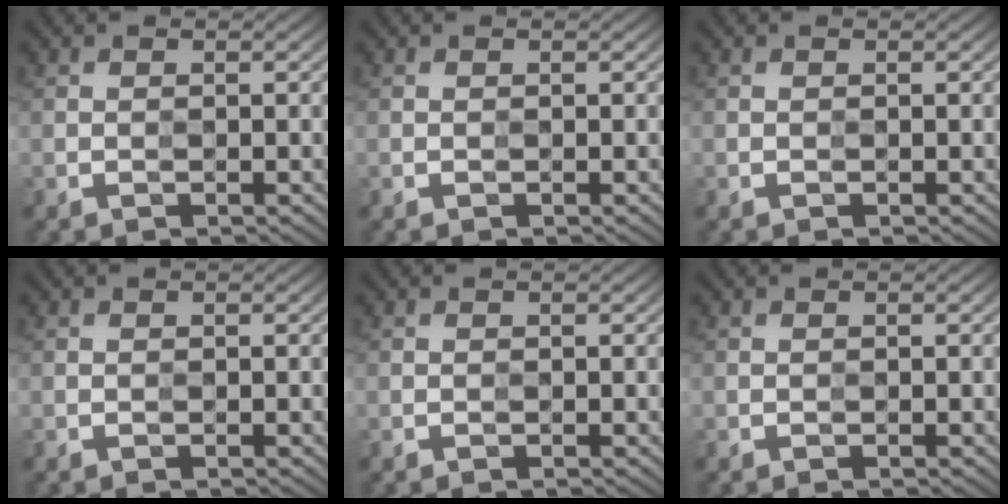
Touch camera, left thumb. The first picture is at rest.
{"total": 0.0}
{"total": 0.0}
{"total": 0.0}
{"total": 0.0}
{"total": 0.0}